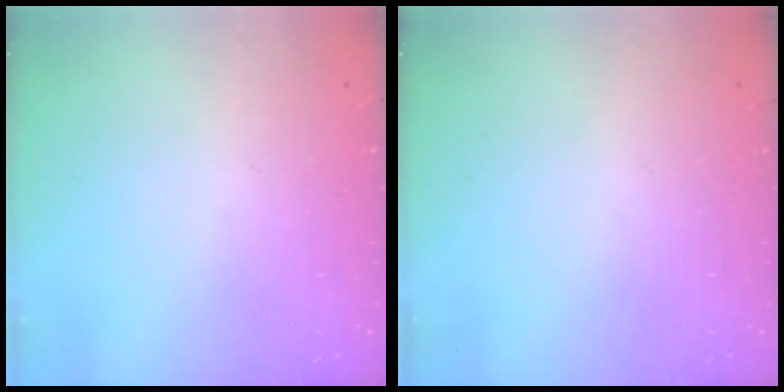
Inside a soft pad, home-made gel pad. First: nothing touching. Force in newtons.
{"total": 0.0}